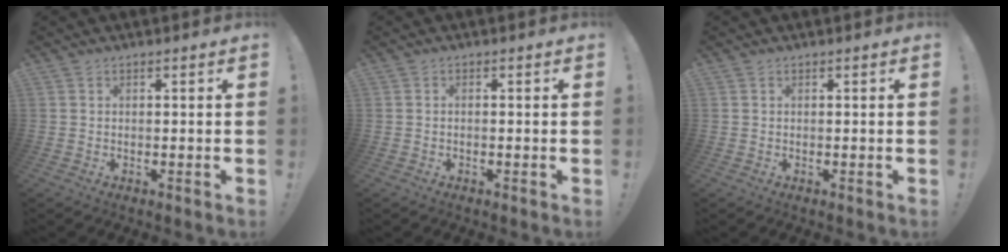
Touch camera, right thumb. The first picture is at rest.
{"total": 0.7, "force": [-0.5, 0.1, 0.4], "torque": [-0.016, 0.003, -0.007]}
{"total": 0.0}